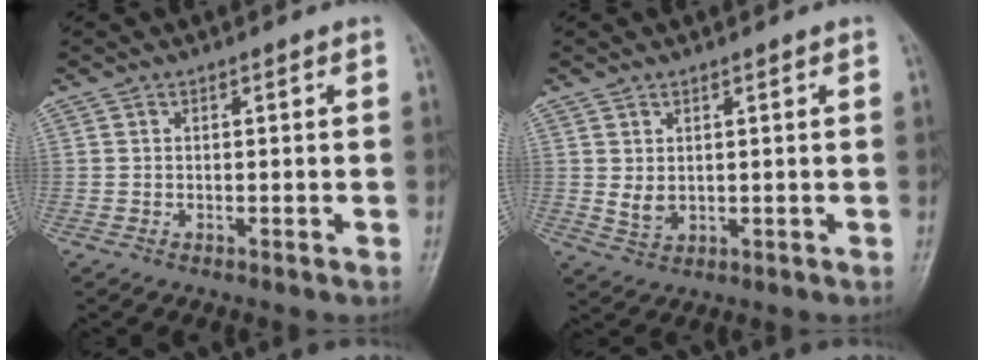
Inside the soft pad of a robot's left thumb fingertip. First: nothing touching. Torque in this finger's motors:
{"motor_torque": [0.55, 0.27, 0.57, 0.10, 0.00]}